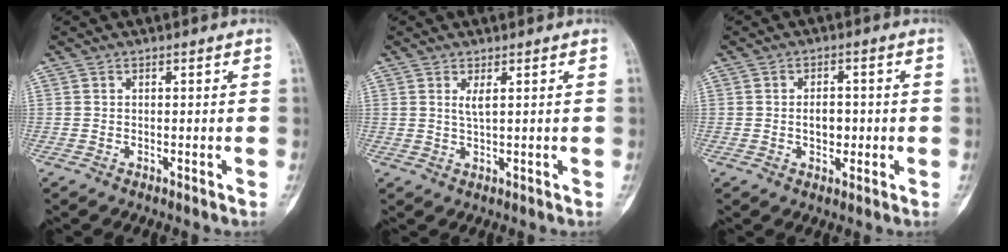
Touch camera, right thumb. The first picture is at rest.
{"total": 2.0, "force": [0.9, 0.2, 1.8], "torque": [-0.039, -0.009, 0.021]}
{"total": 4.3, "force": [-0.3, 2.7, 3.3], "torque": [-0.039, 0.004, -0.004]}